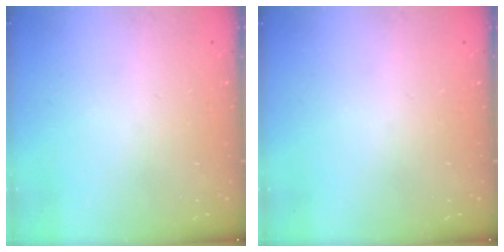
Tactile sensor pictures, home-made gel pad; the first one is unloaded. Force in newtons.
{"total": 0.0}